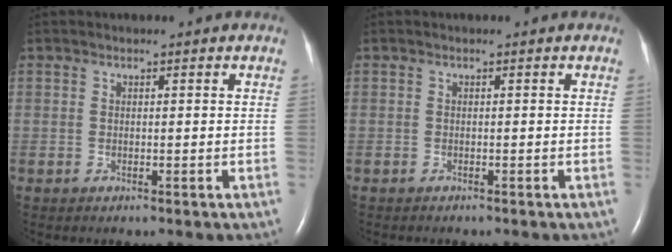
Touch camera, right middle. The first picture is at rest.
{"total": 1.3, "force": [-1.2, 0.3, 0.6], "torque": [-0.013, -0.003, -0.012]}